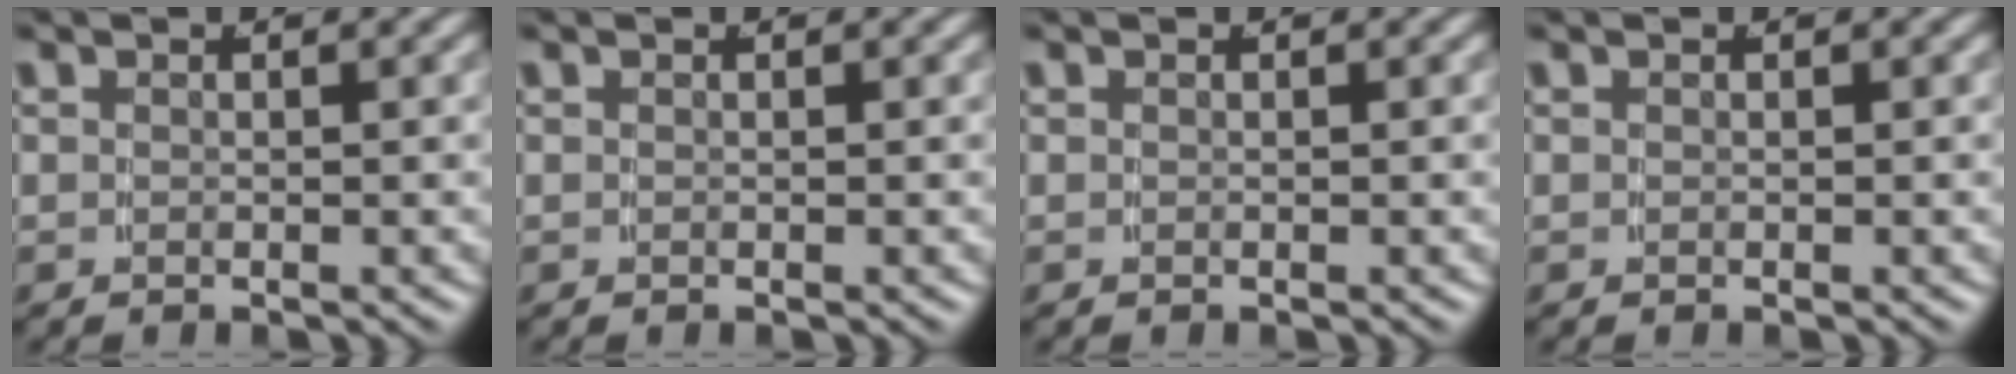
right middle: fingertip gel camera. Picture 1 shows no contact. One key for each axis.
{"total": 0.0}
{"total": 0.0}
{"total": 0.0}